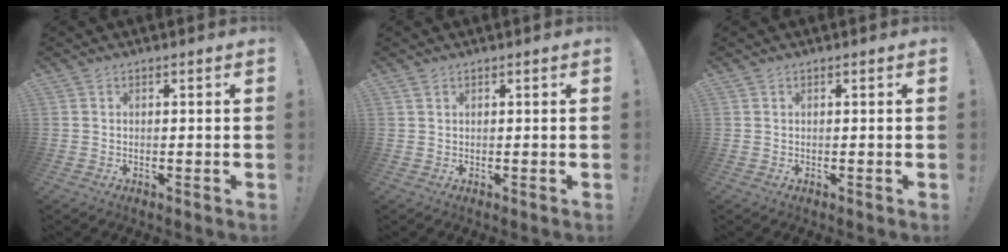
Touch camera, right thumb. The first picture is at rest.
{"total": 0.6, "force": [-0.3, -0.4, -0.3], "torque": [0.011, 0.002, -0.007]}
{"total": 0.0}